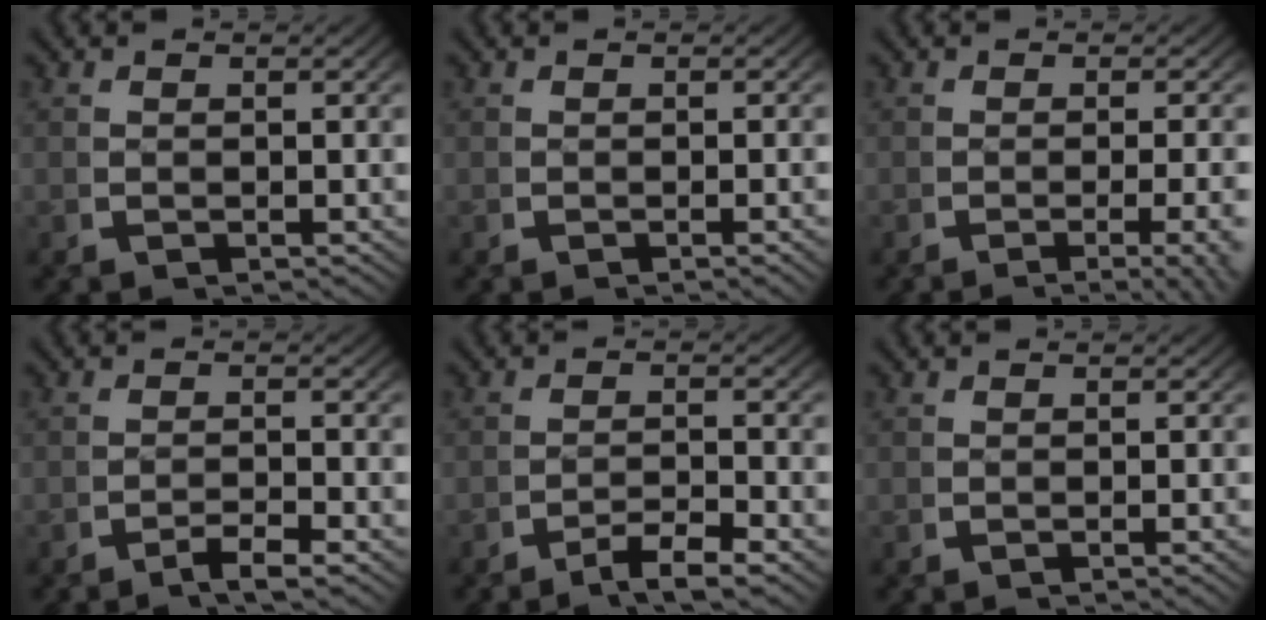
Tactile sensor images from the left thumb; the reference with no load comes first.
{"total": 0.9, "force": [-0.2, 0.0, 0.9], "torque": [-0.016, 0.006, -0.005]}
{"total": 4.7, "force": [-2.6, 1.1, 3.7], "torque": [-0.061, -0.011, -0.036]}
{"total": 2.1, "force": [-1.5, 0.3, 1.5], "torque": [-0.026, -0.001, -0.031]}
{"total": 2.9, "force": [-1.9, 0.8, 2.0], "torque": [-0.030, -0.003, -0.036]}
{"total": 0.6, "force": [-0.2, 0.0, 0.5], "torque": [-0.010, 0.004, -0.004]}